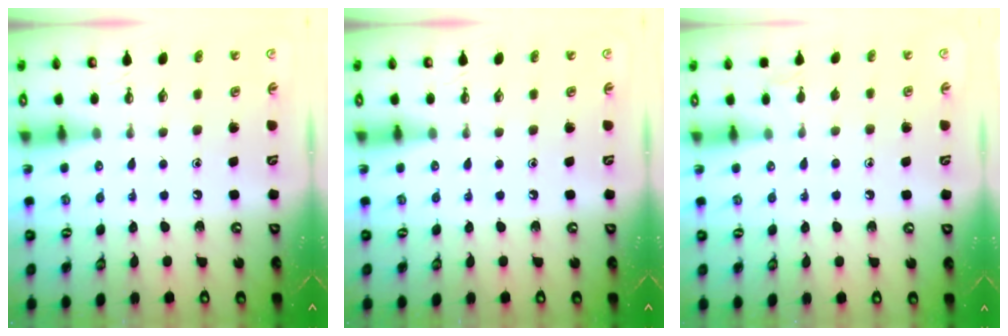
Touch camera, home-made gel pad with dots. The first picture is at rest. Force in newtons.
{"total": 0.0}
{"total": 4.8, "press": 4.8, "slide": 0.5}